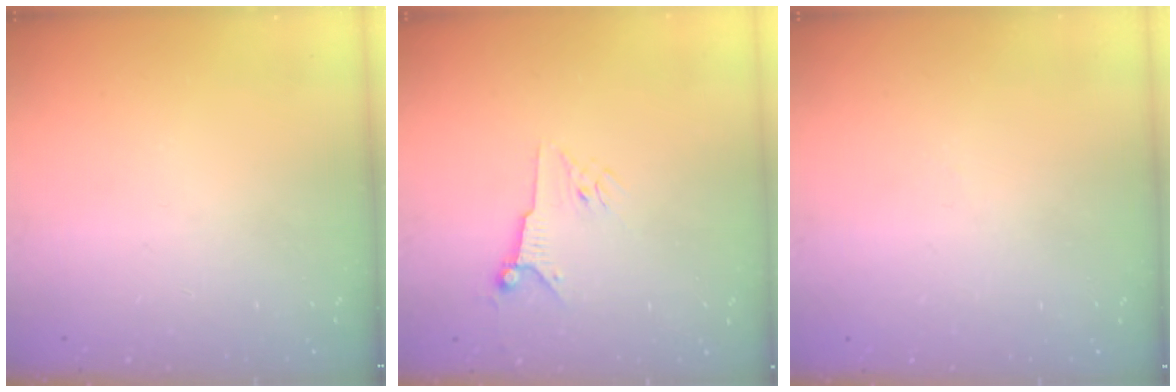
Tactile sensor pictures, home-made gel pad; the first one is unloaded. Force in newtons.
{"total": 5.6, "press": 5.6, "slide": 0.8}
{"total": 1.8, "press": 1.6, "slide": 0.6}